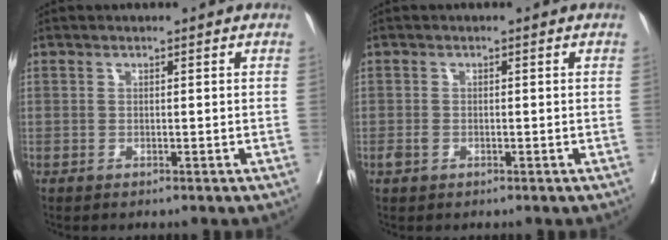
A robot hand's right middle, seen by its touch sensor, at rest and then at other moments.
{"total": 1.1, "force": [-0.5, 0.7, 0.7], "torque": [-0.013, 0.001, -0.007]}